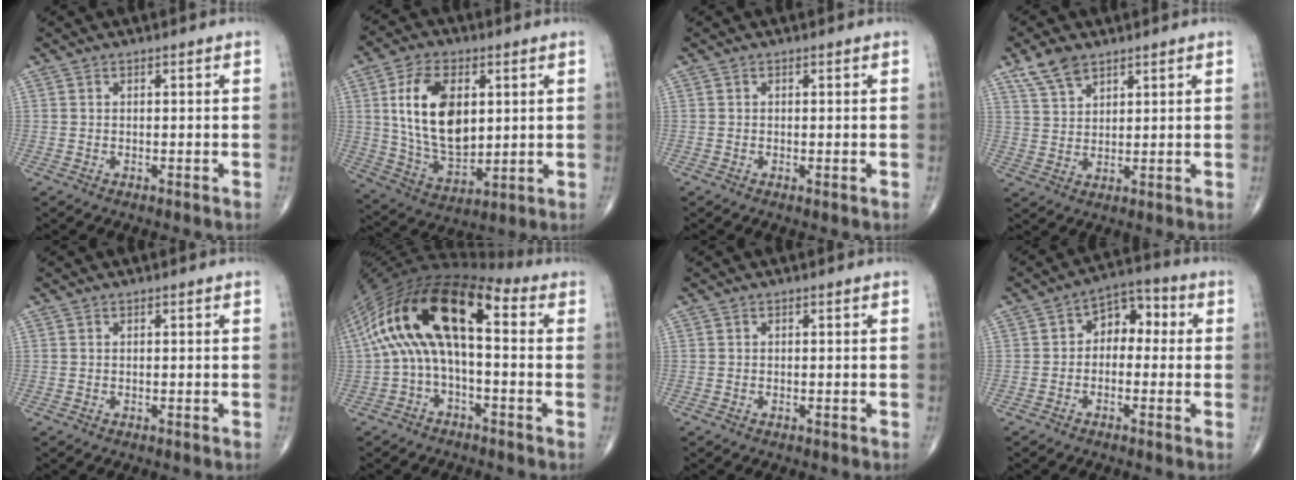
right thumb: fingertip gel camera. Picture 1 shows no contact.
{"total": 16.3, "force": [3.4, 9.5, 12.8], "torque": [-0.217, -0.019, 0.070]}
{"total": 0.6, "force": [-0.1, 0.1, 0.5], "torque": [-0.012, -0.003, -0.003]}
{"total": 6.1, "force": [4.2, 3.2, 3.1], "torque": [-0.048, -0.016, 0.086]}
{"total": 0.0}
{"total": 18.5, "force": [1.1, 8.3, 16.5], "torque": [-0.306, 0.053, 0.004]}
{"total": 0.0}
{"total": 7.1, "force": [0.1, 5.0, 5.0], "torque": [-0.040, 0.031, -0.015]}